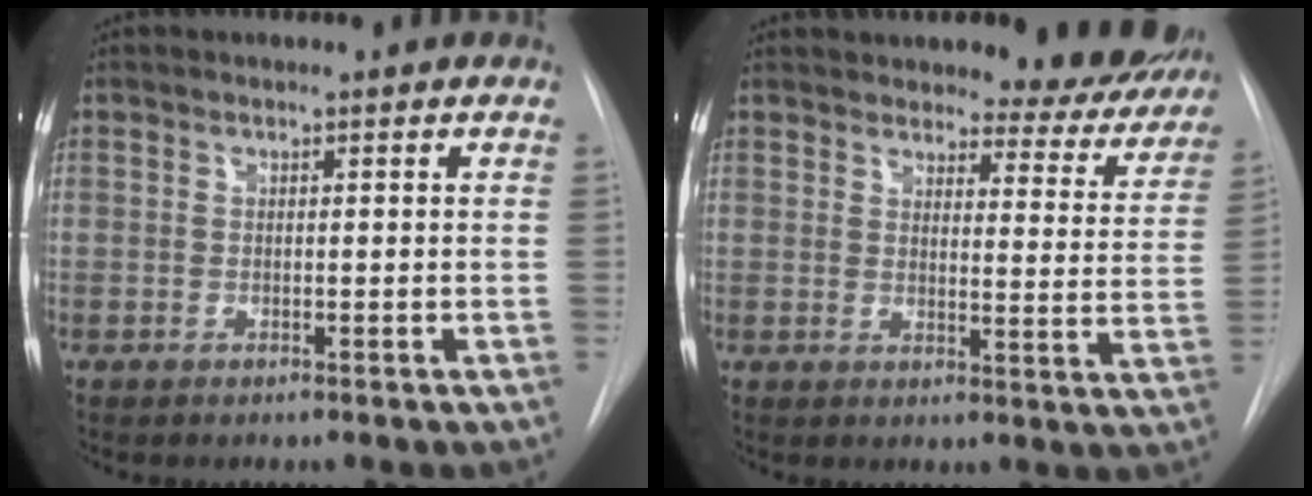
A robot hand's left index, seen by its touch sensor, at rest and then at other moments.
{"total": 12.1, "force": [11.1, 3.3, 3.5], "torque": [-0.012, -0.041, 0.113]}